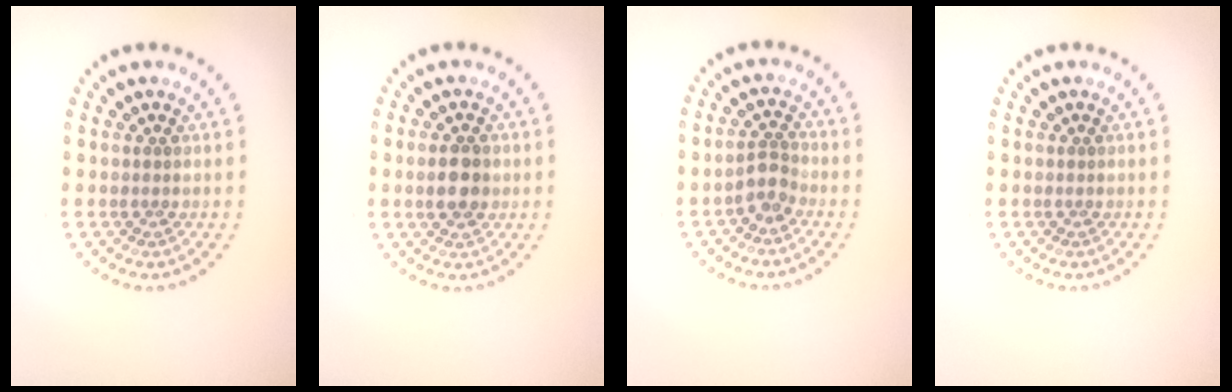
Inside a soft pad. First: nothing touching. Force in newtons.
{"total": 3.0, "press": 3.0, "slide": 0.1}
{"total": 2.0, "press": 1.6, "slide": 1.1}
{"total": 0.0}